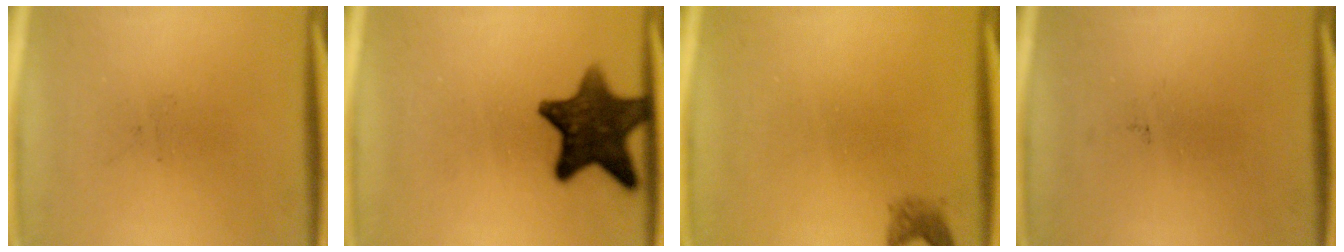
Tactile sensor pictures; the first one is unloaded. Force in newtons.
{"total": 12.0}
{"total": 1.5}
{"total": 0.0}